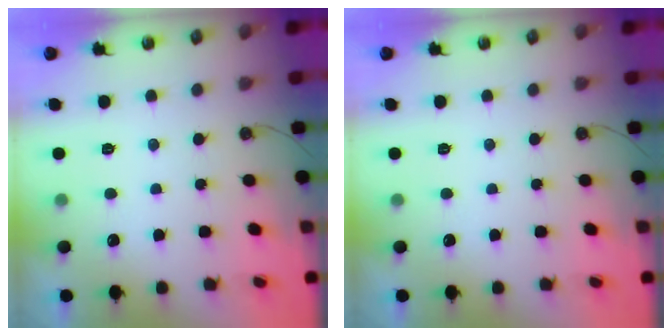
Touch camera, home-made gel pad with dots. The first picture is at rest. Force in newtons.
{"total": 0.0}